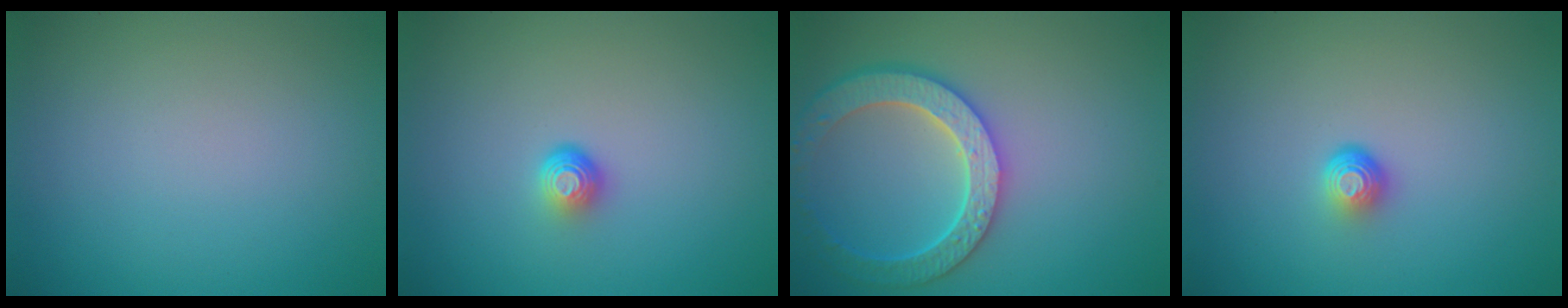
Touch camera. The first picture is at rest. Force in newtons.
{"total": 1.7, "press": 1.1, "slide": 1.3}
{"total": 5.9, "press": 5.3, "slide": 2.8}
{"total": 1.7, "press": 1.1, "slide": 1.3}